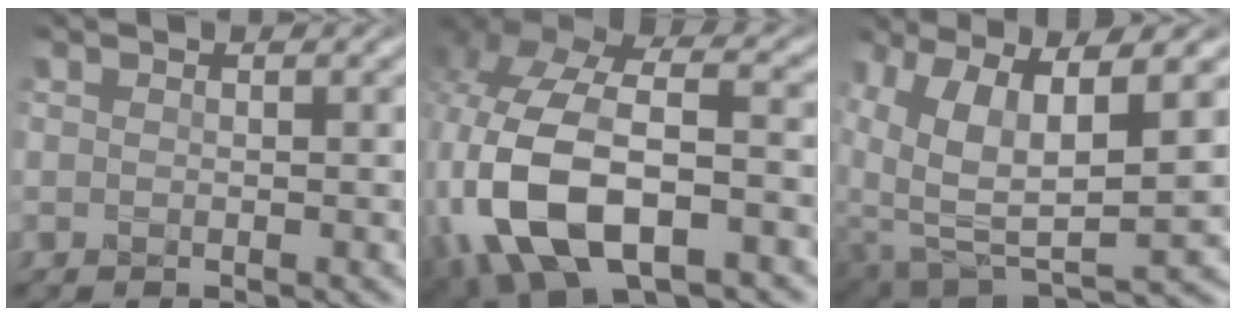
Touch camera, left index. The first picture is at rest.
{"total": 12.8, "force": [-4.1, 7.5, 9.5], "torque": [-0.223, -0.008, -0.074]}
{"total": 10.0, "force": [3.3, 4.4, 8.4], "torque": [-0.169, -0.010, 0.071]}